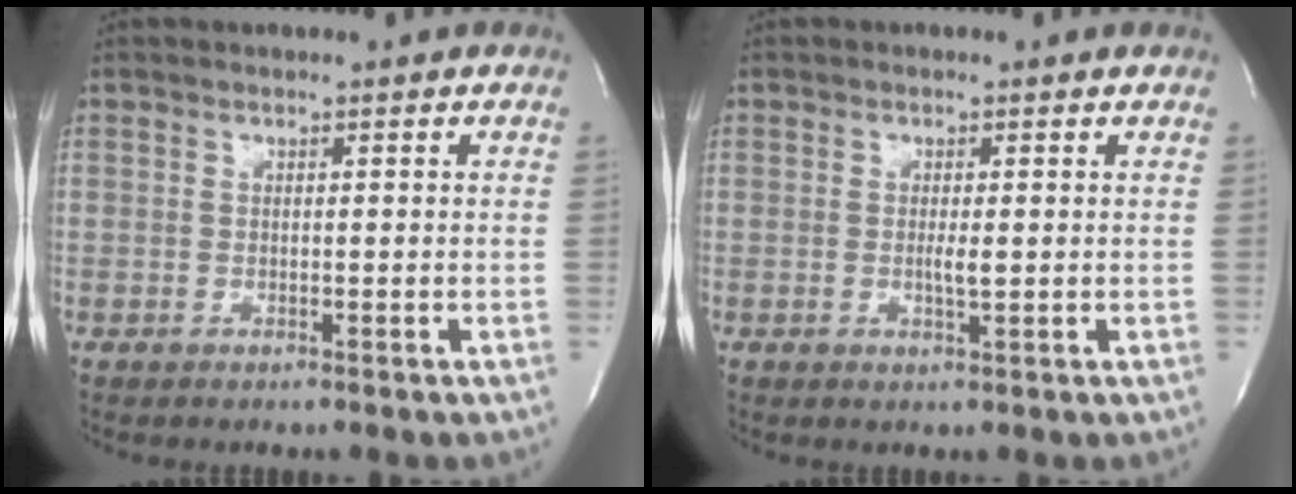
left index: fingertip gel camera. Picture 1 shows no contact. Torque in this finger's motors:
{"motor_torque": [0.27, 0.07, -0.02, 0.00]}